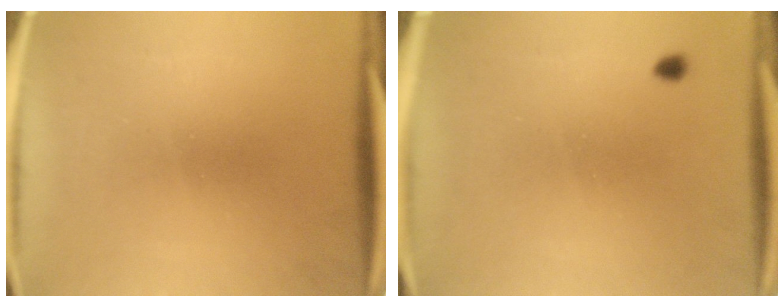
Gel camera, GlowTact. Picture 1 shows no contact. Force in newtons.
{"total": 0.9}